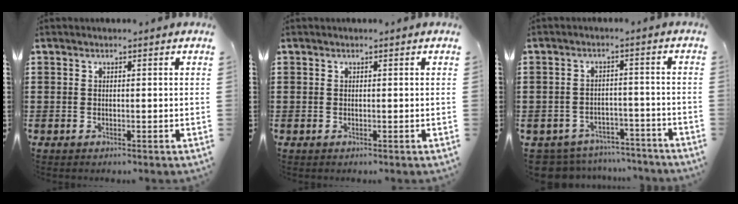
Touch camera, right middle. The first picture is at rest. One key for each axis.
{"total": 0.0}
{"total": 4.7, "fx": -4.6, "fy": 0.8, "fz": -0.1, "tx": -0.012, "ty": 0.006, "tz": -0.099}